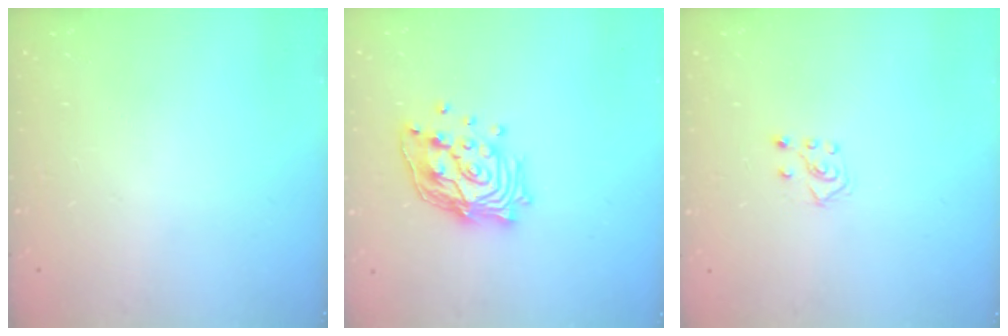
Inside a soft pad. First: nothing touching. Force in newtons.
{"total": 17.1, "press": 17.1, "slide": 1.3}
{"total": 4.9, "press": 4.8, "slide": 0.8}